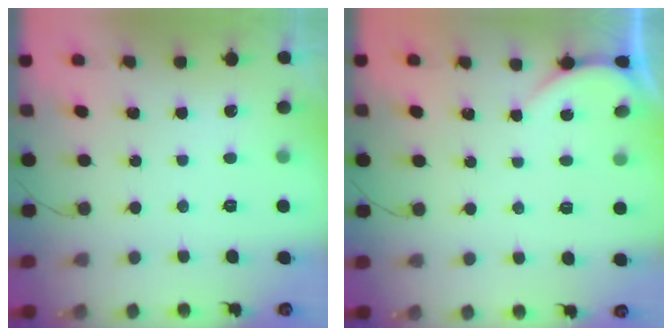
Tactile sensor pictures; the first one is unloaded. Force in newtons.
{"total": 1.6, "press": 1.6, "slide": 0.1}